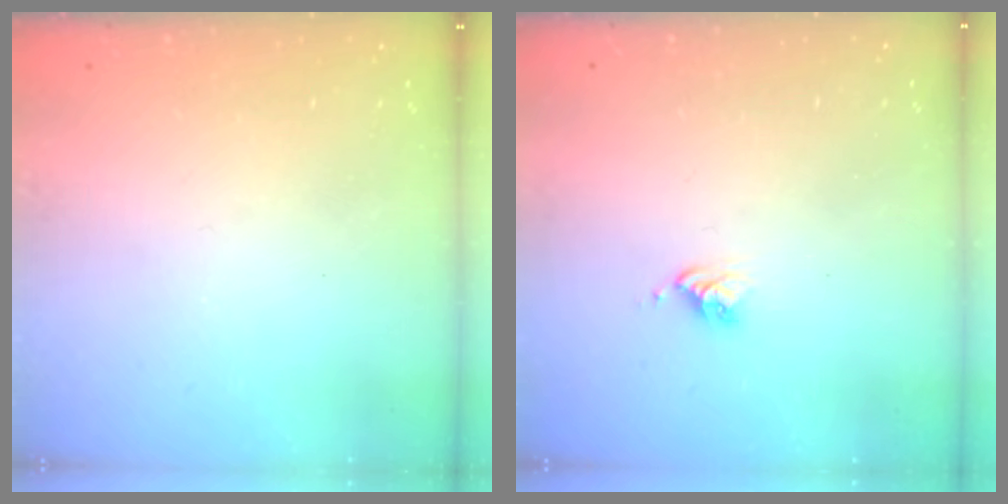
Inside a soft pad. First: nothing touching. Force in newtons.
{"total": 3.7, "press": 3.7, "slide": 0.6}